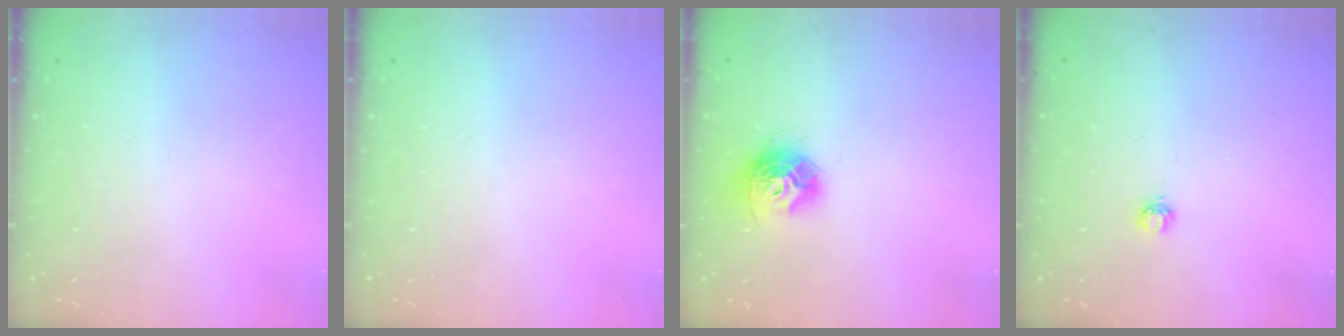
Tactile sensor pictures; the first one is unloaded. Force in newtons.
{"total": 0.0}
{"total": 11.2, "press": 11.2, "slide": 0.8}
{"total": 3.7, "press": 3.7, "slide": 0.5}